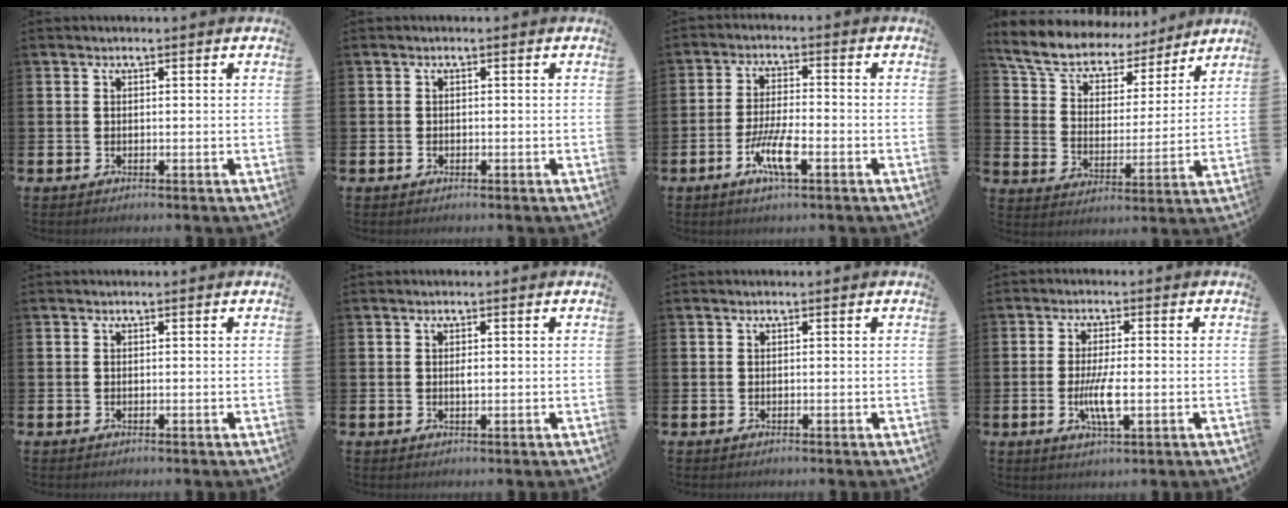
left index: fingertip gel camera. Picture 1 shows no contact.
{"total": 0.5, "force": [-0.3, 0.4, 0.1], "torque": [-0.008, 0.005, -0.006]}
{"total": 5.8, "force": [-2.4, 1.2, 5.2], "torque": [-0.107, -0.007, -0.043]}
{"total": 8.3, "force": [7.6, 2.8, 1.6], "torque": [-0.065, -0.056, 0.134]}
{"total": 0.0}
{"total": 0.9, "force": [0.2, 0.3, 0.8], "torque": [-0.012, 0.000, 0.003]}
{"total": 0.0}
{"total": 4.8, "force": [-0.8, 1.2, 4.6], "torque": [-0.088, -0.006, -0.020]}